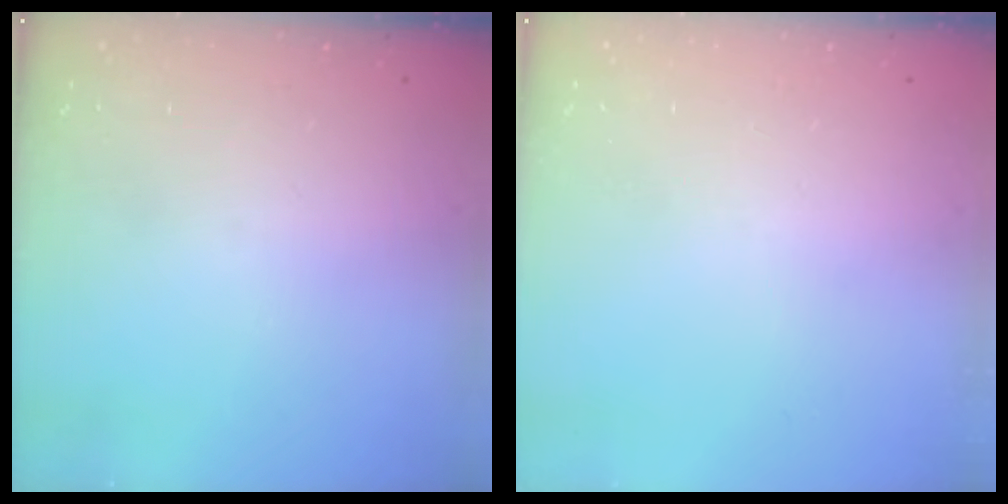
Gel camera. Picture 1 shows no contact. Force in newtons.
{"total": 0.0}